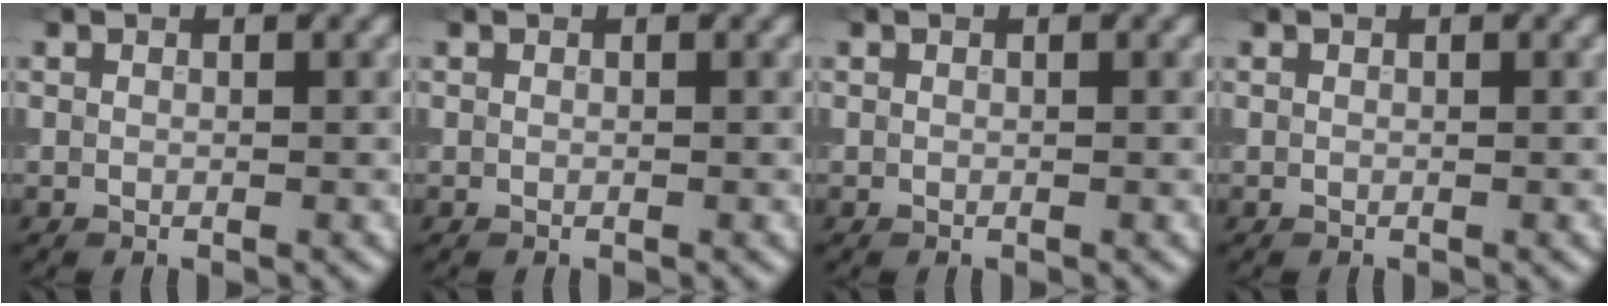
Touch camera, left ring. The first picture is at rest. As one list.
[{"total": 0.0}, {"total": 0.0}, {"total": 0.0}]